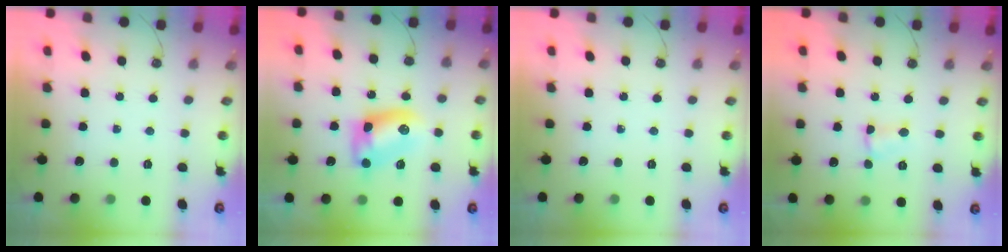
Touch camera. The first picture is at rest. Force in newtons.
{"total": 9.2, "press": 9.2, "slide": 0.4}
{"total": 0.0}
{"total": 2.8, "press": 2.8, "slide": 0.5}